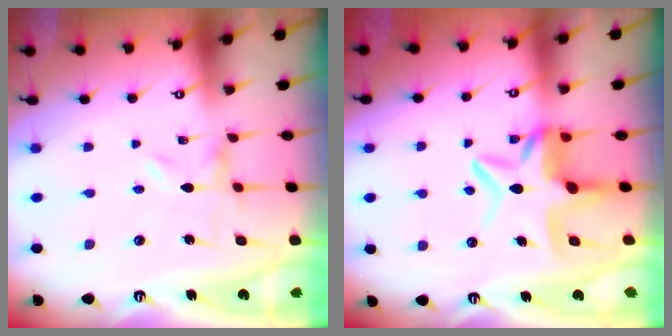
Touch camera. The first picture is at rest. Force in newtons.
{"total": 10.8, "press": 10.6, "slide": 2.0}